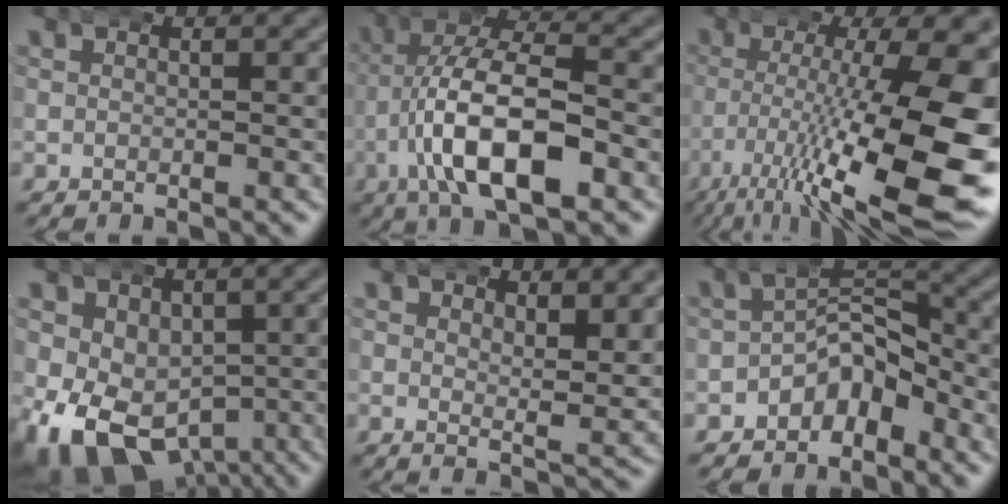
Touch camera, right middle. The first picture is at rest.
{"total": 9.6, "force": [-0.3, 5.0, 8.2], "torque": [-0.138, -0.004, -0.010]}
{"total": 14.0, "force": [-2.2, 4.6, 13.0], "torque": [-0.174, -0.023, -0.015]}
{"total": 12.1, "force": [-5.5, 9.1, 5.7], "torque": [-0.116, -0.074, -0.066]}
{"total": 3.1, "force": [2.8, 0.0, 1.3], "torque": [-0.013, -0.010, 0.045]}
{"total": 4.9, "force": [-1.8, 3.3, 3.2], "torque": [-0.025, 0.007, -0.039]}